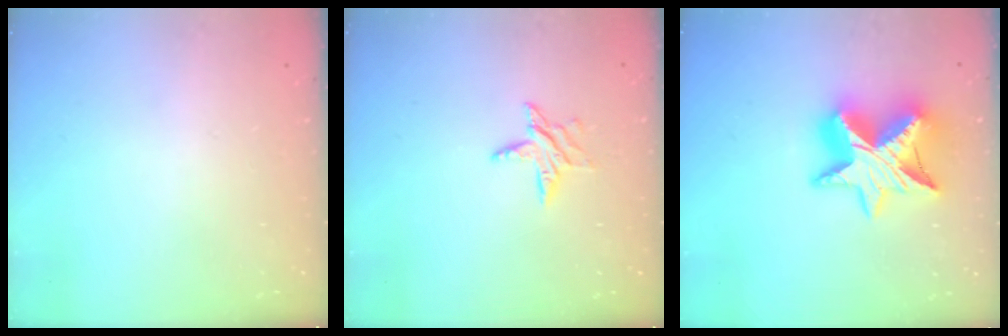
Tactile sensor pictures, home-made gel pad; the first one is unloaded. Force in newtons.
{"total": 6.5, "press": 6.5, "slide": 0.6}
{"total": 16.4, "press": 16.4, "slide": 1.3}